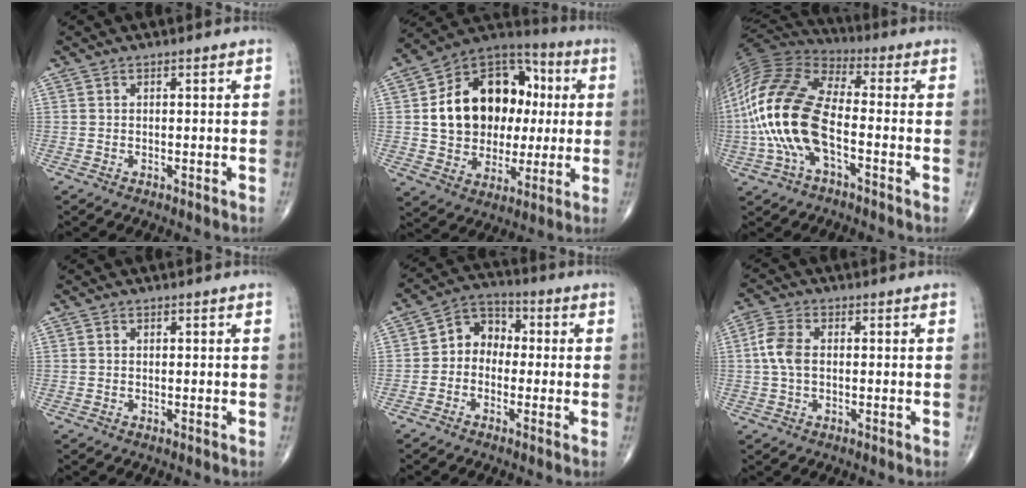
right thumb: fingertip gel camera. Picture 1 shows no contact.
{"total": 21.8, "force": [2.5, 16.4, 14.2], "torque": [-0.187, 0.026, 0.047]}
{"total": 19.9, "force": [-3.9, 9.5, 17.0], "torque": [-0.370, 0.028, -0.079]}
{"total": 0.5, "force": [0.1, 0.4, 0.3], "torque": [-0.005, -0.001, 0.003]}
{"total": 7.0, "force": [-0.6, 5.7, 4.0], "torque": [-0.030, 0.031, -0.032]}
{"total": 5.4, "force": [0.2, 3.3, 4.3], "torque": [-0.101, 0.013, -0.001]}